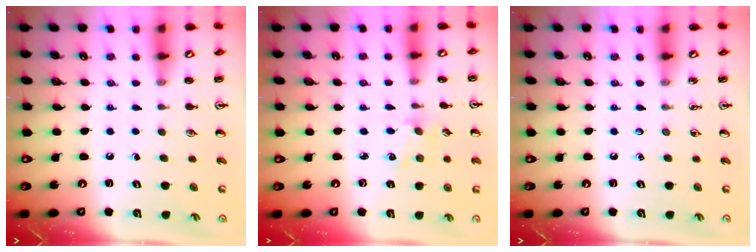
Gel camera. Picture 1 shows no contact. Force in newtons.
{"total": 1.2, "press": 1.2, "slide": 0.2}
{"total": 0.0}